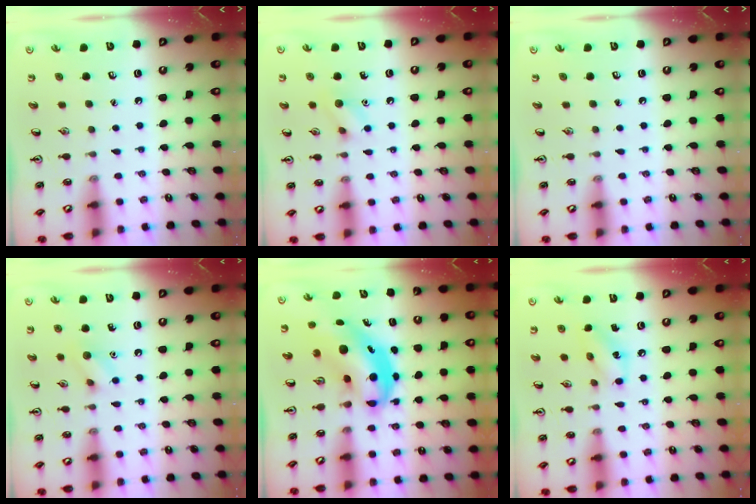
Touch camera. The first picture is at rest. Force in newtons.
{"total": 7.0, "press": 7.0, "slide": 0.8}
{"total": 0.0}
{"total": 7.0, "press": 7.0, "slide": 0.8}
{"total": 6.5, "press": 6.3, "slide": 1.7}
{"total": 6.8, "press": 6.7, "slide": 0.9}